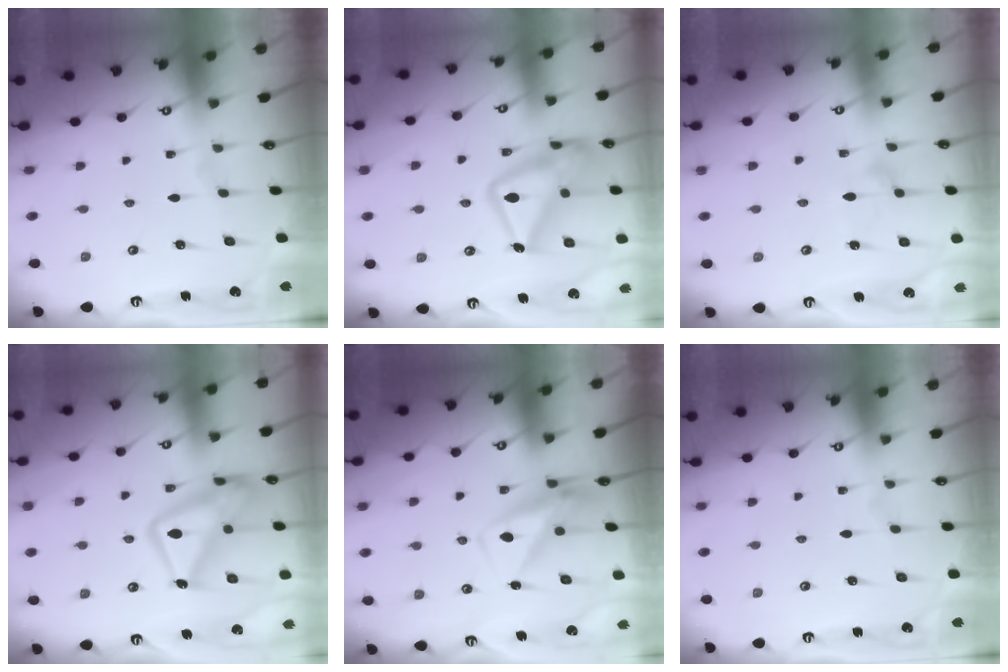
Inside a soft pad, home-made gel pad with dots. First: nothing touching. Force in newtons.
{"total": 20.9, "press": 20.8, "slide": 1.3}
{"total": 8.0, "press": 8.0, "slide": 0.5}
{"total": 16.2, "press": 16.1, "slide": 1.3}
{"total": 7.2, "press": 7.2, "slide": 0.9}
{"total": 0.0}